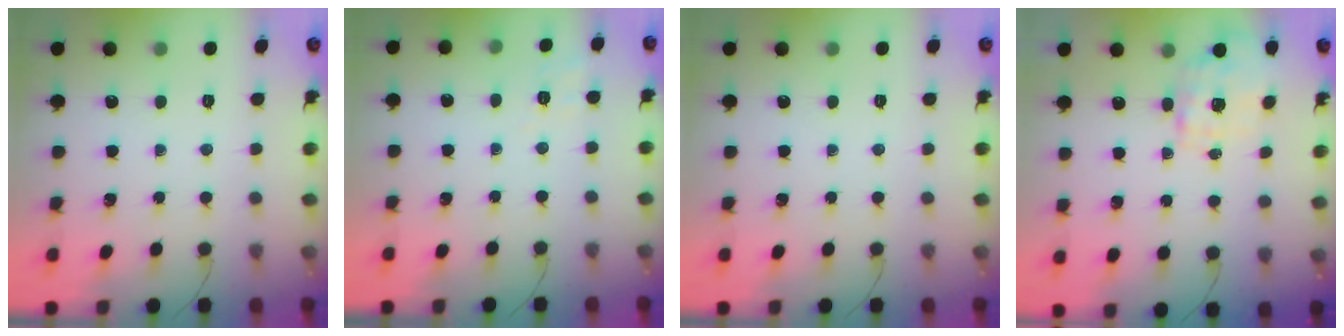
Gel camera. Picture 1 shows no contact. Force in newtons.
{"total": 2.3, "press": 1.4, "slide": 1.9}
{"total": 0.0}
{"total": 1.1, "press": 1.0, "slide": 0.5}